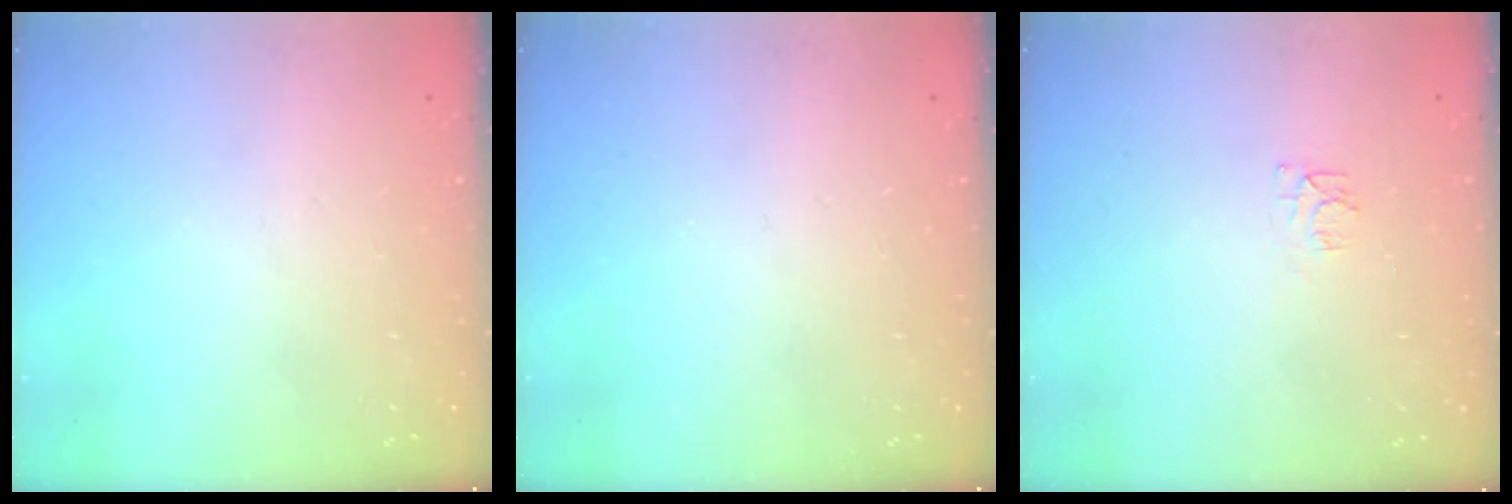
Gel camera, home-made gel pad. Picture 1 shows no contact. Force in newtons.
{"total": 0.0}
{"total": 4.6, "press": 4.5, "slide": 0.5}